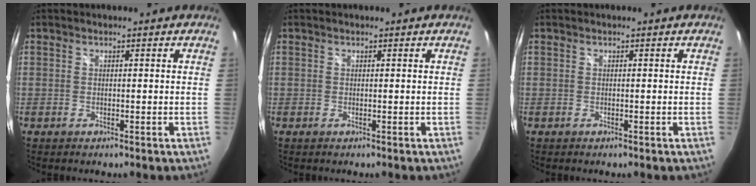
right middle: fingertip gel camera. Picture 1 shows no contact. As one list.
[{"total": 0.0}, {"total": 0.0}]